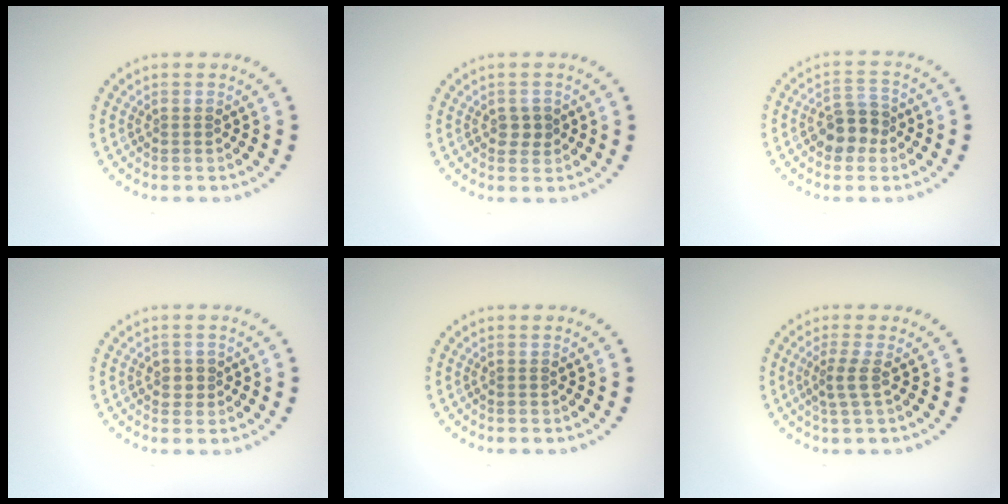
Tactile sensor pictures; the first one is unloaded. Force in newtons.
{"total": 1.5, "press": 1.4, "slide": 0.2}
{"total": 3.1, "press": 2.9, "slide": 0.9}
{"total": 1.3, "press": 1.2, "slide": 0.6}
{"total": 0.0}
{"total": 2.1, "press": 1.4, "slide": 1.5}